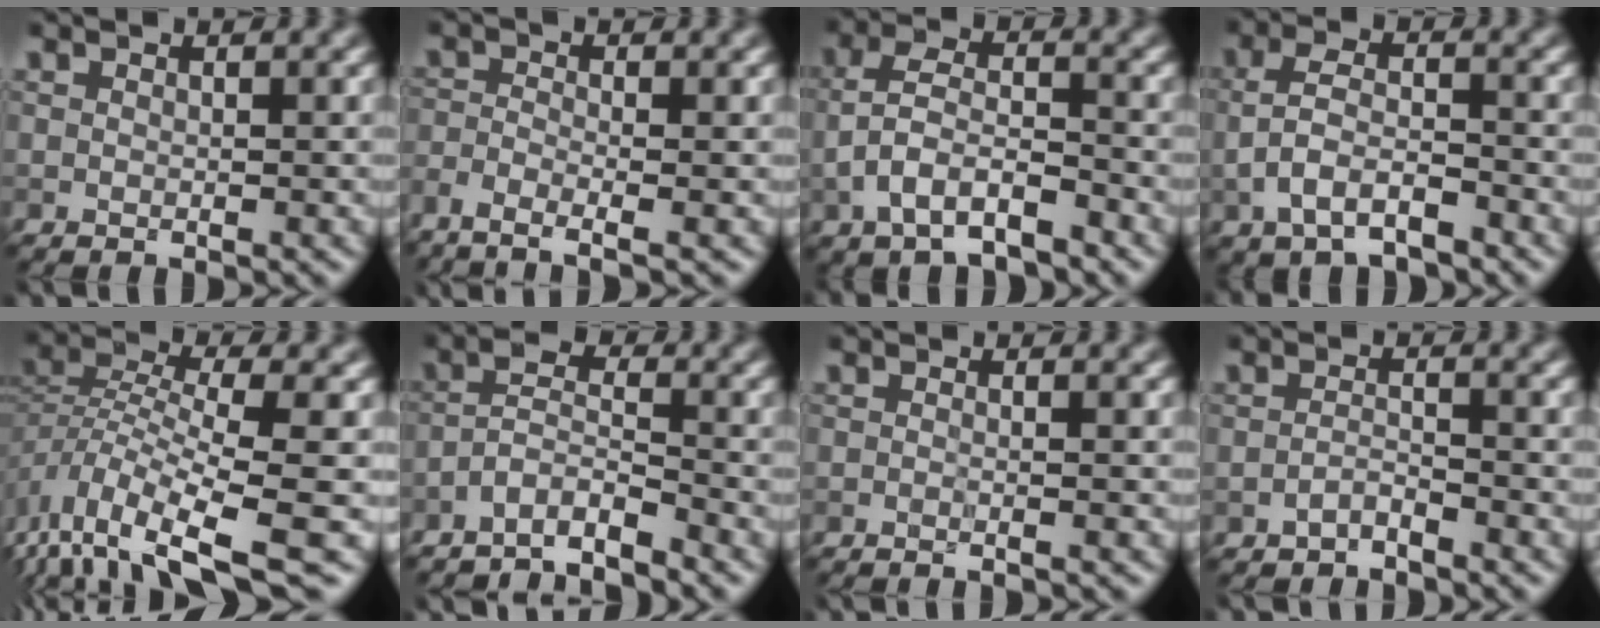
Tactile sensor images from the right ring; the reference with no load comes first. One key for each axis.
{"total": 3.2, "fx": -2.3, "fy": 0.7, "fz": 2.1, "tx": -0.043, "ty": -0.008, "tz": -0.059}
{"total": 5.3, "fx": -2.4, "fy": 2.6, "fz": 3.9, "tx": -0.076, "ty": 0.004, "tz": -0.052}
{"total": 4.6, "fx": -2.1, "fy": 2.3, "fz": 3.4, "tx": -0.069, "ty": 0.004, "tz": -0.045}
{"total": 8.5, "fx": -4.7, "fy": 2.6, "fz": 6.5, "tx": -0.118, "ty": -0.001, "tz": -0.098}
{"total": 4.1, "fx": -3.5, "fy": 0.7, "fz": 2.0, "tx": -0.034, "ty": 0.005, "tz": -0.075}
{"total": 1.5, "fx": -0.5, "fy": 0.6, "fz": 1.3, "tx": 0.000, "ty": -0.006, "tz": -0.025}
{"total": 1.2, "fx": -1.1, "fy": 0.2, "fz": 0.4, "tx": -0.009, "ty": 0.007, "tz": -0.024}